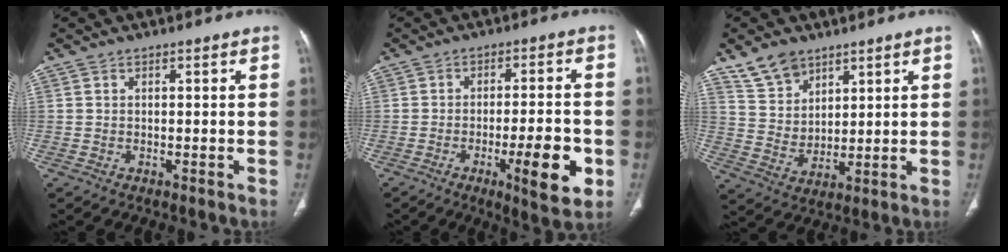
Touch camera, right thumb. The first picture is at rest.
{"total": 11.4, "force": [-3.9, 2.6, 10.3], "torque": [-0.141, 0.007, -0.053]}
{"total": 8.5, "force": [6.1, 5.2, 2.9], "torque": [-0.032, -0.034, 0.126]}